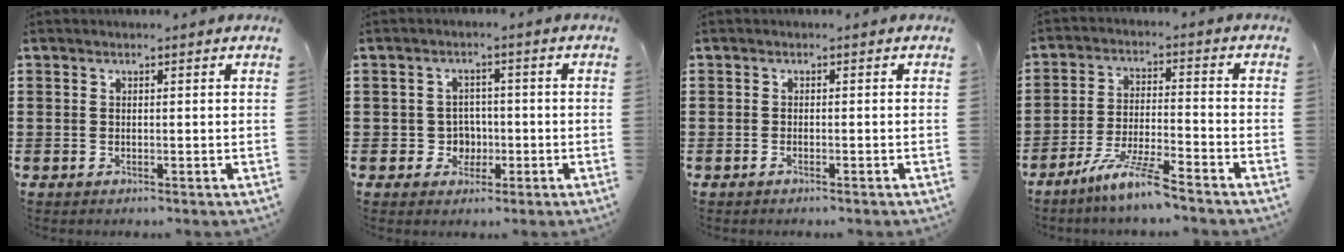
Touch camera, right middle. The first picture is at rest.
{"total": 3.3, "force": [-0.8, 3.0, 1.1], "torque": [-0.031, 0.005, -0.019]}
{"total": 0.6, "force": [-0.5, 0.1, 0.4], "torque": [-0.010, -0.002, -0.009]}
{"total": 7.5, "force": [-6.2, -0.2, 4.1], "torque": [-0.090, -0.013, -0.121]}